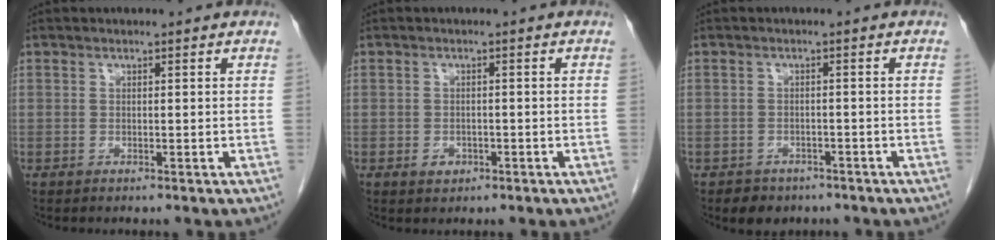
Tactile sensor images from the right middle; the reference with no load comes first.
{"total": 1.8, "force": [-0.8, 1.4, 0.8], "torque": [-0.013, 0.004, -0.006]}
{"total": 3.5, "force": [-2.5, 2.3, 0.6], "torque": [-0.016, 0.005, -0.033]}